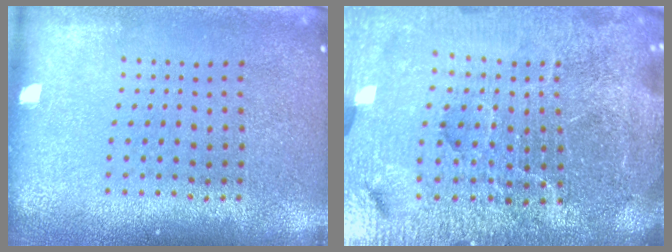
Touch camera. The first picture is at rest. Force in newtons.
{"total": 7.0, "press": 6.1, "slide": 3.4}